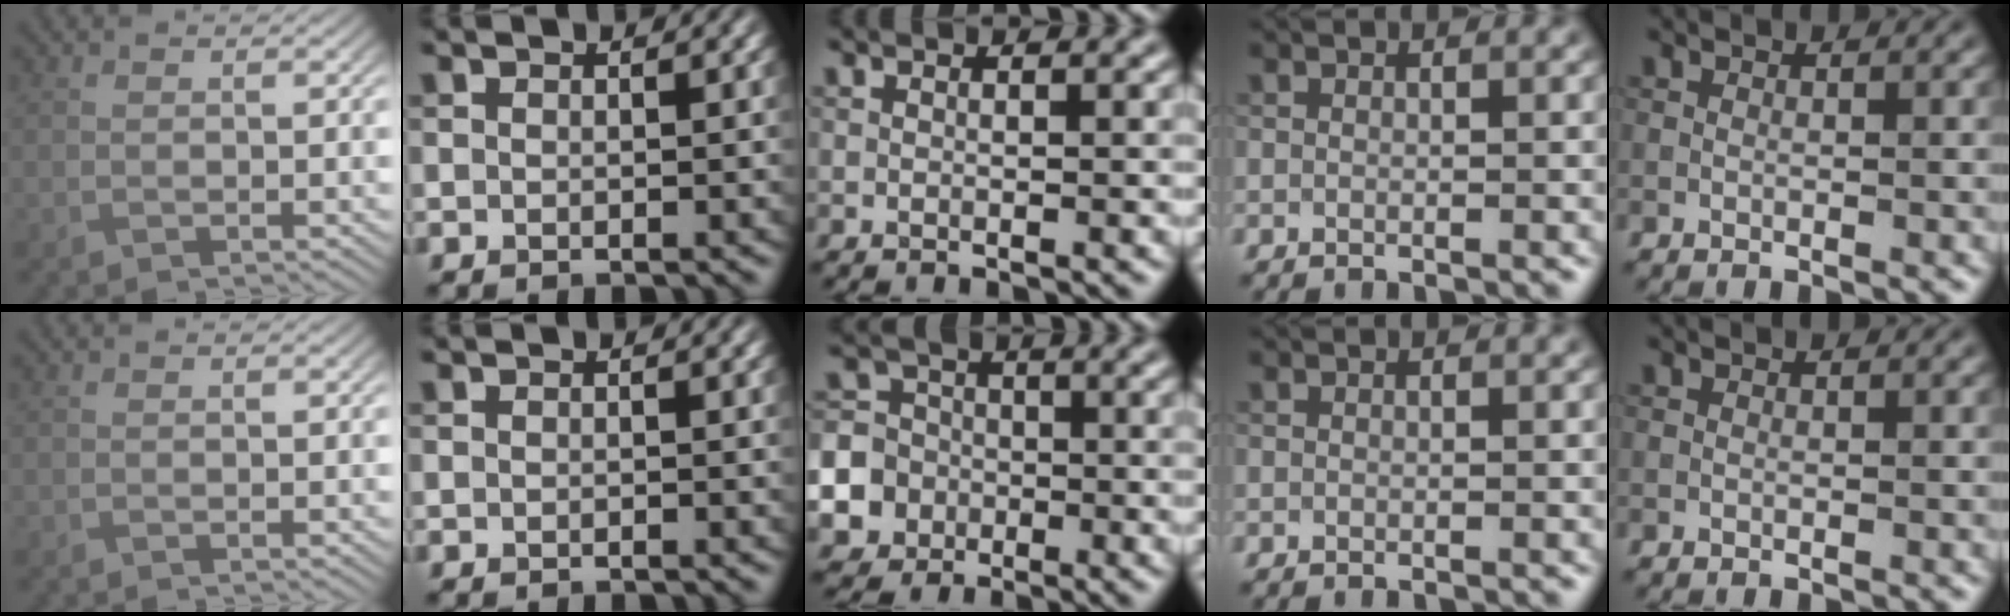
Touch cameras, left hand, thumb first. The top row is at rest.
{"middle": {"total": 11.7, "force": [-4.5, 10.6, 2.3], "torque": [-0.079, -0.024, -0.101]}}